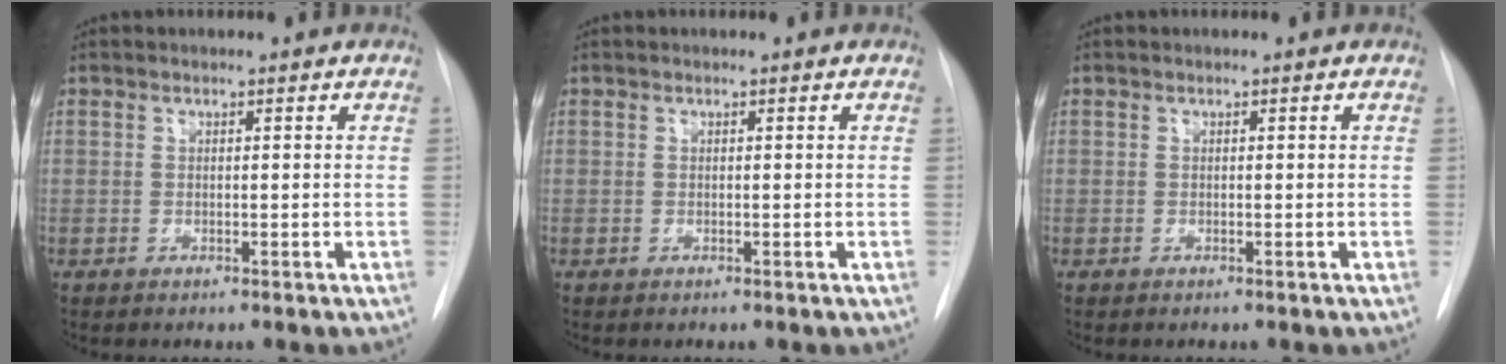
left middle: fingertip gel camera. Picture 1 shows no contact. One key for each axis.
{"total": 0.0}
{"total": 0.0}